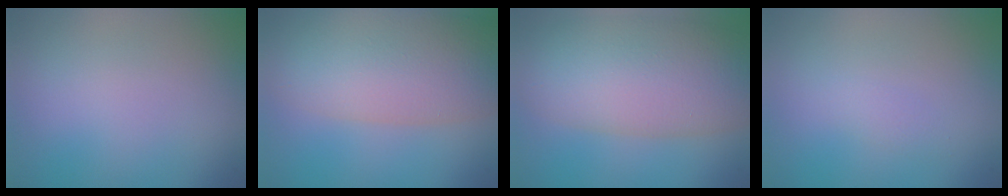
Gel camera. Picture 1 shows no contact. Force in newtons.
{"total": 9.0, "press": 9.0, "slide": 0.6}
{"total": 9.6, "press": 9.6, "slide": 0.6}
{"total": 0.7, "press": 0.7, "slide": 0.0}